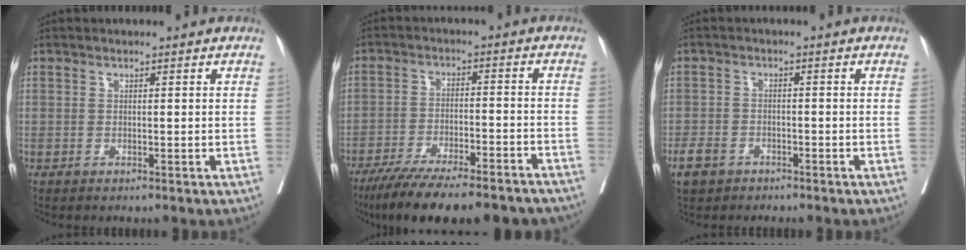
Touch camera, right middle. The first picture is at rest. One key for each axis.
{"total": 20.1, "fx": -16.9, "fy": 3.5, "fz": 10.4, "tx": -0.136, "ty": -0.018, "tz": -0.245}
{"total": 4.1, "fx": -2.9, "fy": 2.6, "fz": 1.2, "tx": -0.033, "ty": -0.001, "tz": -0.051}